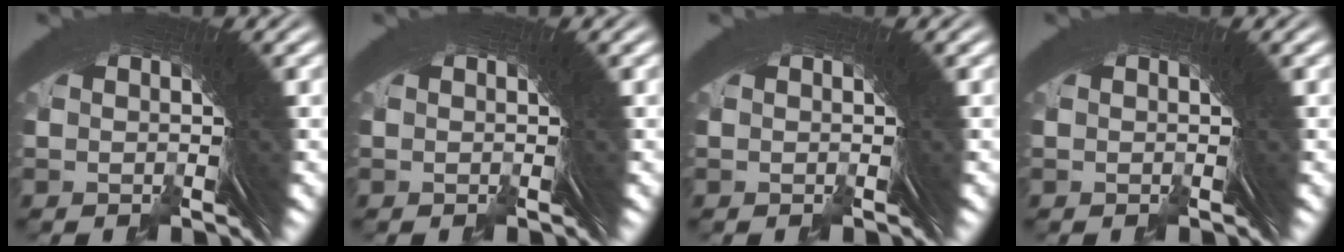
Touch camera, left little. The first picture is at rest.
{"total": 0.0}
{"total": 0.0}
{"total": 0.0}